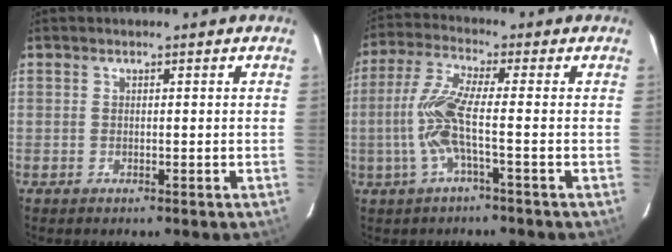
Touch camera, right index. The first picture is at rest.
{"total": 7.5, "force": [-1.5, 0.2, 7.3], "torque": [-0.164, 0.008, -0.036]}